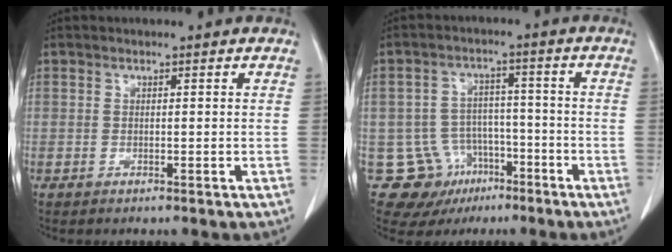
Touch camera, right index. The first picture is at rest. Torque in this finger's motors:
{"motor_torque": [-0.17, -0.05, -0.54, -0.17]}